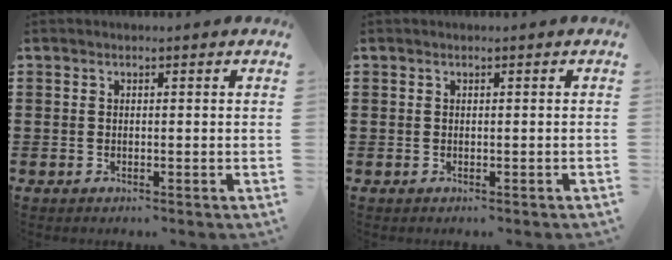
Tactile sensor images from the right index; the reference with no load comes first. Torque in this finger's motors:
{"motor_torque": [-0.47, -0.11, -0.47, -0.10]}